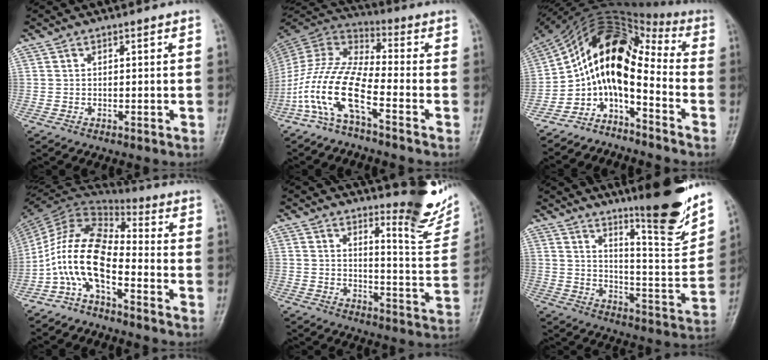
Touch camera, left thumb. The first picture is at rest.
{"total": 12.7, "force": [-6.2, 3.7, 10.4], "torque": [-0.231, 0.053, -0.134]}
{"total": 12.7, "force": [-4.3, 6.4, 10.1], "torque": [-0.161, 0.104, -0.088]}
{"total": 12.0, "force": [-4.7, 5.2, 9.7], "torque": [-0.198, 0.064, -0.105]}
{"total": 12.2, "force": [9.4, 2.6, 7.3], "torque": [-0.067, -0.087, 0.121]}
{"total": 18.0, "force": [13.5, 2.1, 11.8], "torque": [-0.150, -0.091, 0.209]}